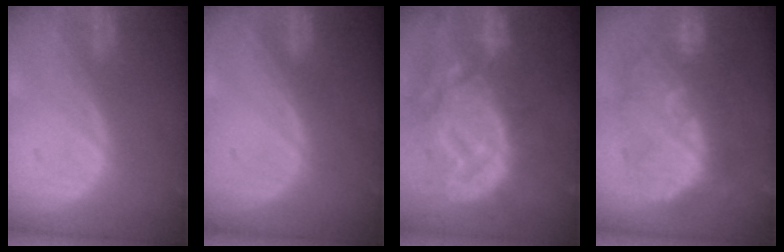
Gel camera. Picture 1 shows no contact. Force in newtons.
{"total": 0.0}
{"total": 14.0, "press": 12.1, "slide": 7.1}
{"total": 9.9, "press": 9.7, "slide": 2.0}